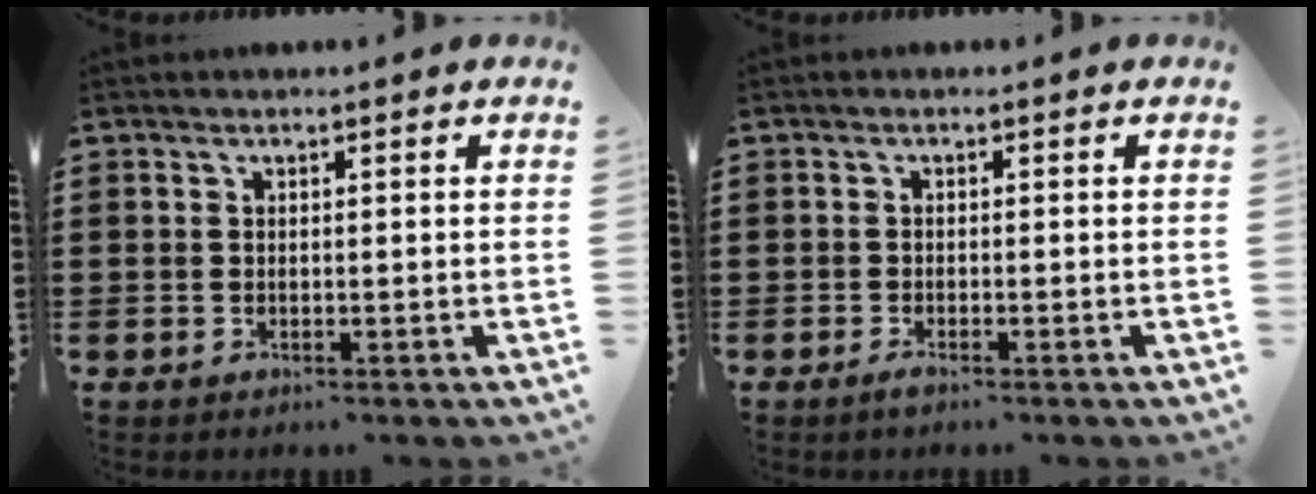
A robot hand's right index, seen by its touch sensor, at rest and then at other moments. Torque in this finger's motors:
{"motor_torque": [0.10, -0.01, 0.10, 0.03]}